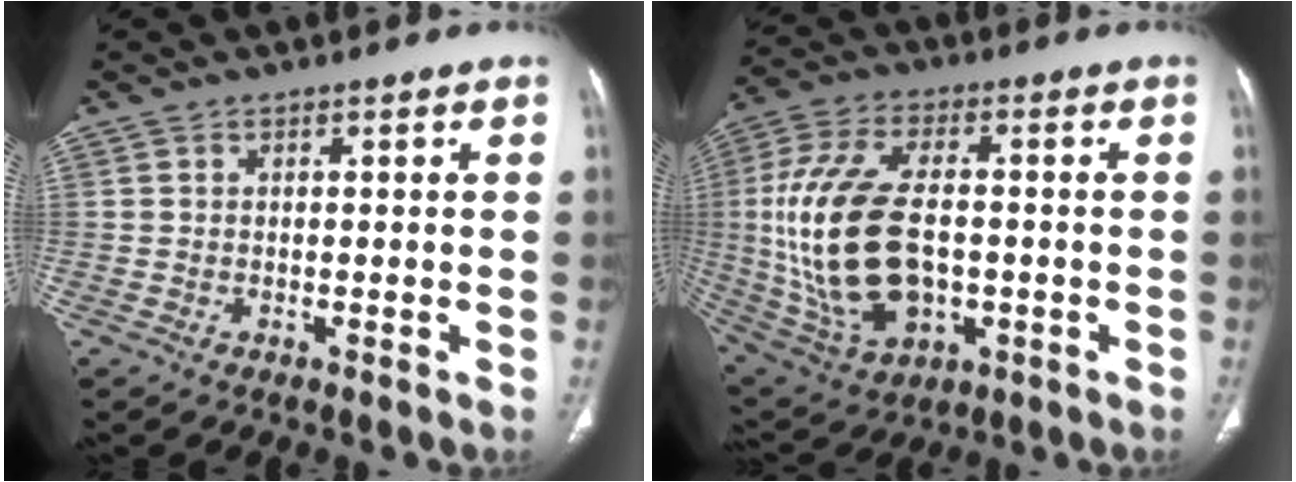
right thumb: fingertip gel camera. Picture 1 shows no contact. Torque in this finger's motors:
{"motor_torque": [-0.30, 1.75, 2.35, 0.14, 0.71]}